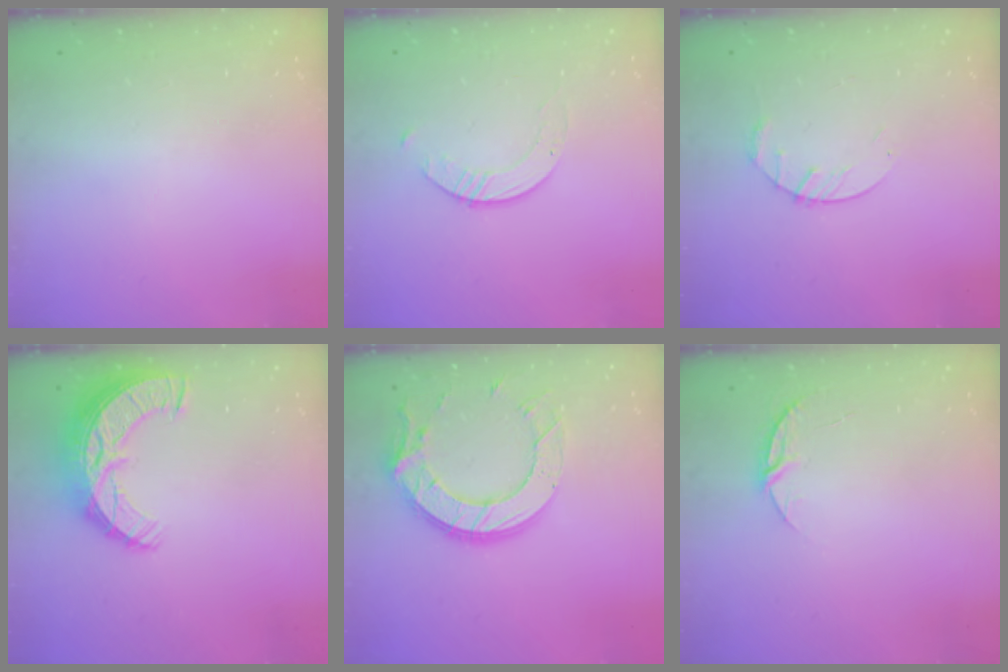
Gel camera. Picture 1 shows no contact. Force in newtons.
{"total": 1.7, "press": 1.7, "slide": 0.2}
{"total": 3.6, "press": 3.6, "slide": 0.6}
{"total": 15.2, "press": 15.2, "slide": 1.0}
{"total": 15.9, "press": 15.9, "slide": 1.0}
{"total": 5.6, "press": 5.5, "slide": 0.6}